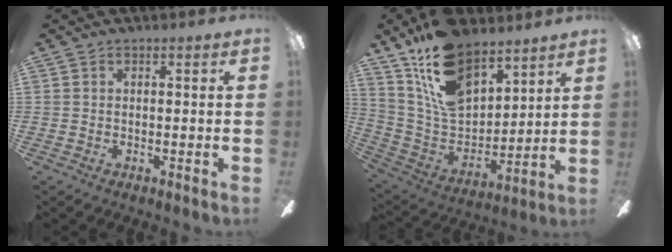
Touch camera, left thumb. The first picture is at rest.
{"total": 18.2, "force": [12.6, 9.0, 9.5], "torque": [-0.197, -0.069, 0.233]}